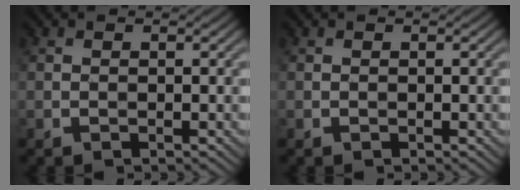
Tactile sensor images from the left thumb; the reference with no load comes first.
{"total": 0.0}